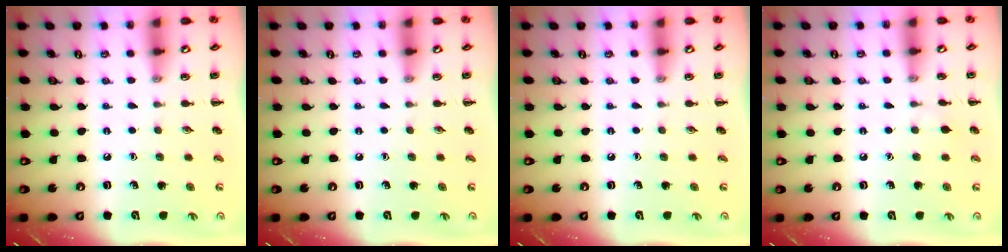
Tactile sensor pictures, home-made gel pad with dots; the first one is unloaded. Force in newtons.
{"total": 0.0}
{"total": 0.0}
{"total": 3.9, "press": 3.8, "slide": 0.9}